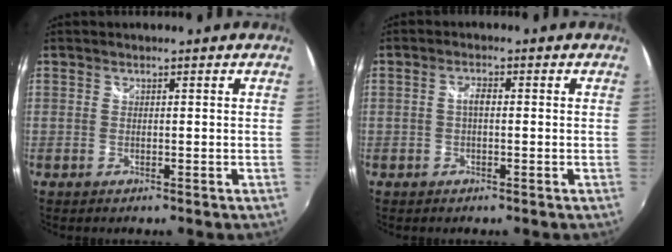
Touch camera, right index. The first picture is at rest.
{"total": 1.8, "force": [-0.2, 0.8, 1.6], "torque": [-0.031, 0.007, -0.006]}